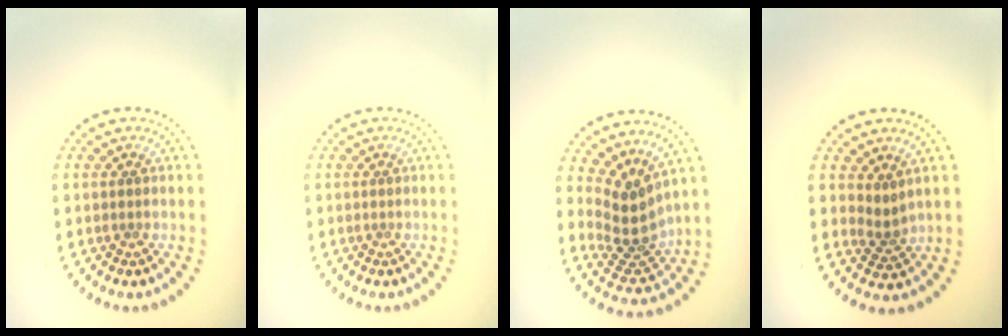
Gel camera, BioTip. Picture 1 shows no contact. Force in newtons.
{"total": 0.0}
{"total": 3.9, "press": 2.9, "slide": 2.7}
{"total": 1.9, "press": 1.3, "slide": 1.4}